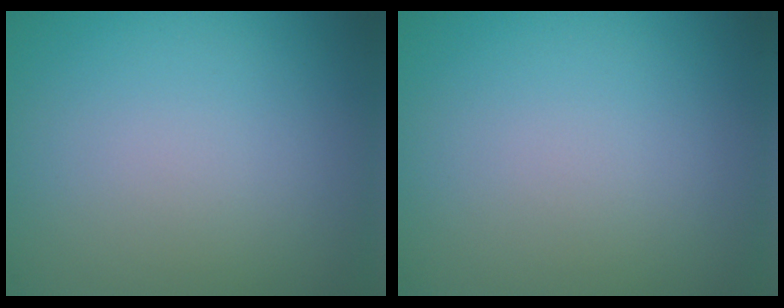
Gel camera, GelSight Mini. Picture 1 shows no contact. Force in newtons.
{"total": 0.0}